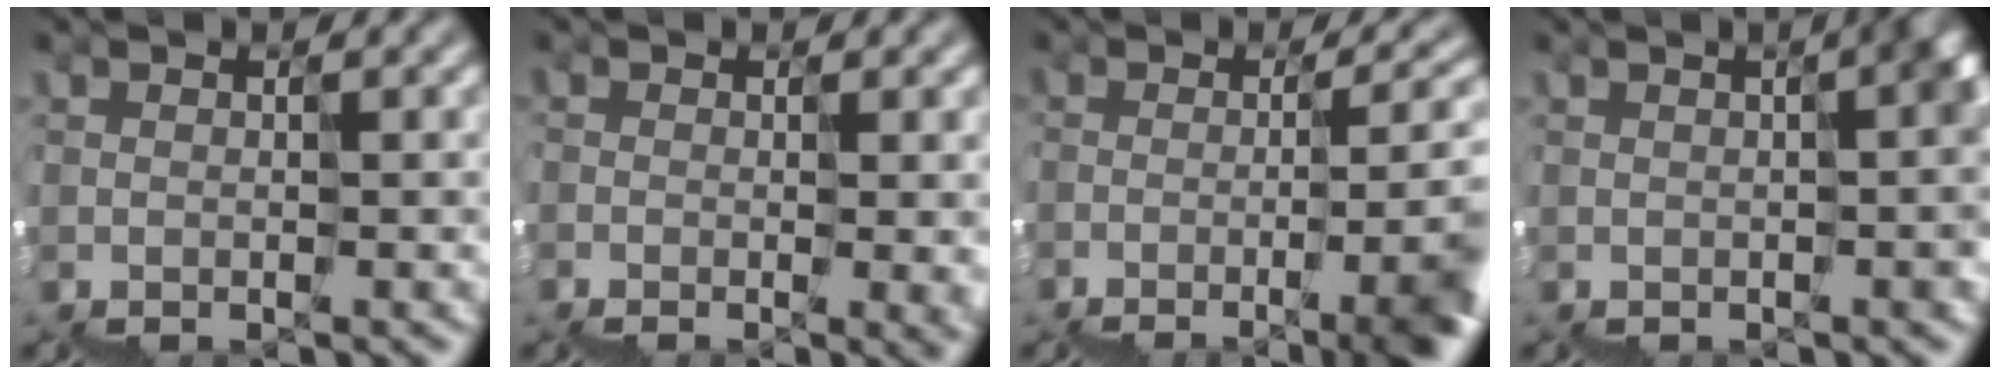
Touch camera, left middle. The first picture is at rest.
{"total": 4.7, "force": [-0.7, 2.1, 4.2], "torque": [-0.066, -0.005, 0.000]}
{"total": 8.4, "force": [-2.7, 2.9, 7.4], "torque": [-0.100, 0.004, -0.034]}
{"total": 8.2, "force": [0.2, 3.5, 7.4], "torque": [-0.049, 0.017, -0.005]}